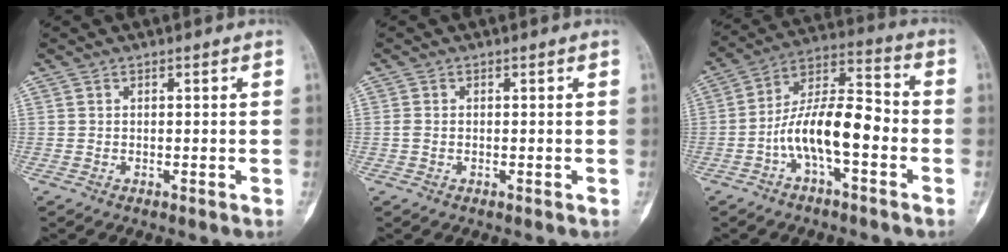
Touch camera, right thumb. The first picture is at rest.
{"total": 0.8, "force": [-0.1, 0.6, 0.6], "torque": [-0.013, 0.001, -0.002]}
{"total": 13.5, "force": [-3.9, 5.3, 11.8], "torque": [-0.207, 0.051, -0.074]}